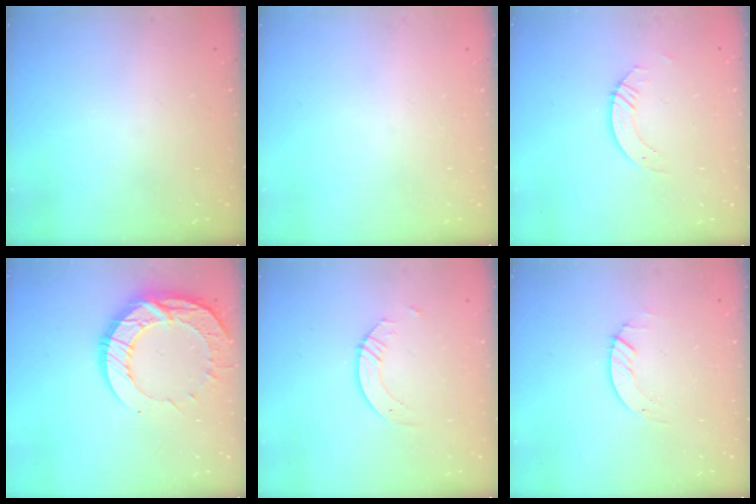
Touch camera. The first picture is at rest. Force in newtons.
{"total": 0.0}
{"total": 3.6, "press": 3.6, "slide": 0.3}
{"total": 14.6, "press": 14.6, "slide": 1.2}
{"total": 3.8, "press": 3.8, "slide": 0.3}
{"total": 1.4, "press": 1.4, "slide": 0.2}